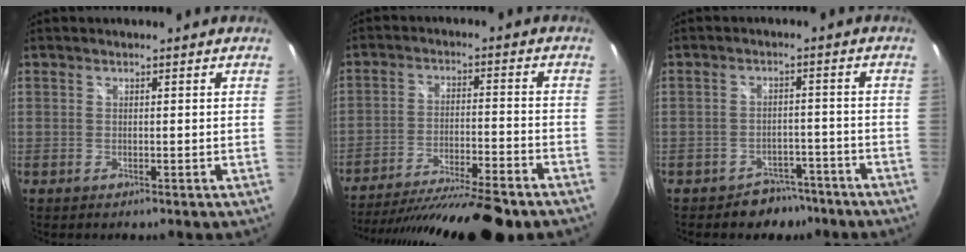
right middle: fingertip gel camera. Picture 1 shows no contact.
{"total": 21.3, "force": [-17.7, 2.2, 11.6], "torque": [-0.214, -0.043, -0.276]}
{"total": 6.2, "force": [-4.8, 3.9, 0.6], "torque": [-0.011, 0.024, -0.059]}